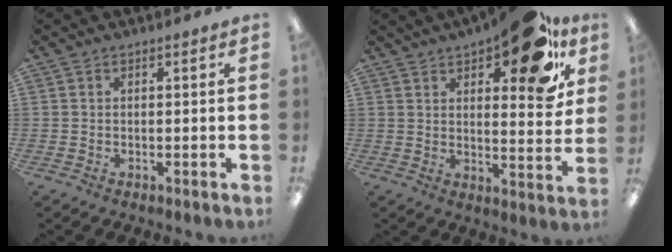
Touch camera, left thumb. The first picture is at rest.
{"total": 17.7, "force": [10.8, 6.9, 12.2], "torque": [-0.158, -0.059, 0.172]}